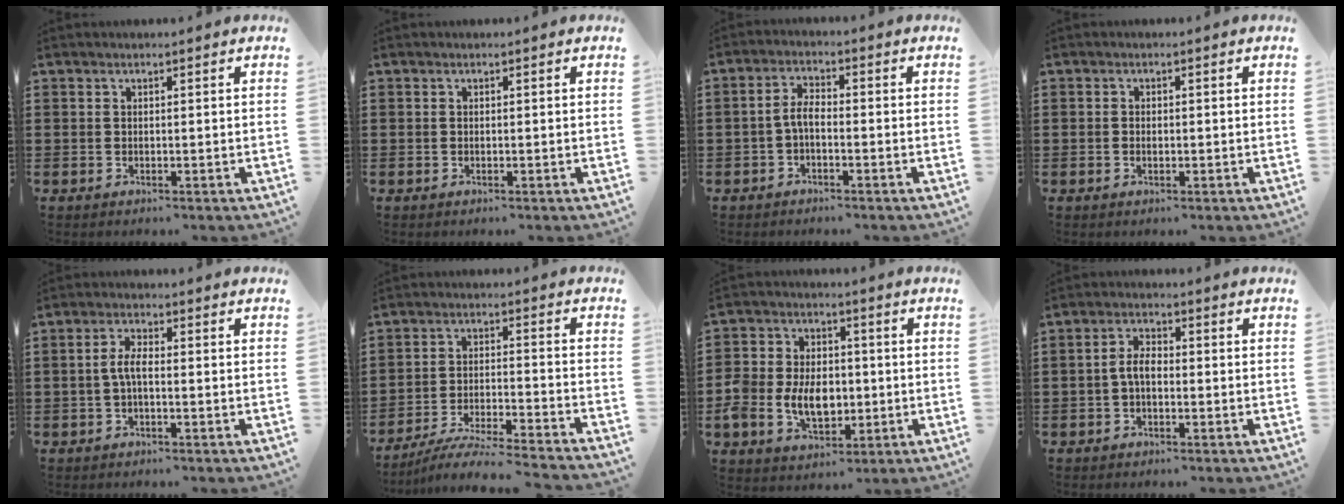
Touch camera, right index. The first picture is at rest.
{"total": 0.0}
{"total": 3.3, "force": [-1.2, 1.3, 2.8], "torque": [-0.075, 0.000, -0.030]}
{"total": 0.8, "force": [-0.2, 0.4, 0.7], "torque": [-0.014, -0.002, -0.003]}
{"total": 3.5, "force": [-0.6, 1.2, 3.2], "torque": [-0.074, 0.000, -0.018]}
{"total": 5.9, "force": [-5.6, -0.4, 1.8], "torque": [-0.043, -0.011, -0.113]}
{"total": 8.5, "force": [-1.5, 6.3, 5.5], "torque": [-0.140, 0.007, -0.031]}
{"total": 3.4, "force": [-0.7, 1.6, 2.9], "torque": [-0.069, 0.000, -0.018]}